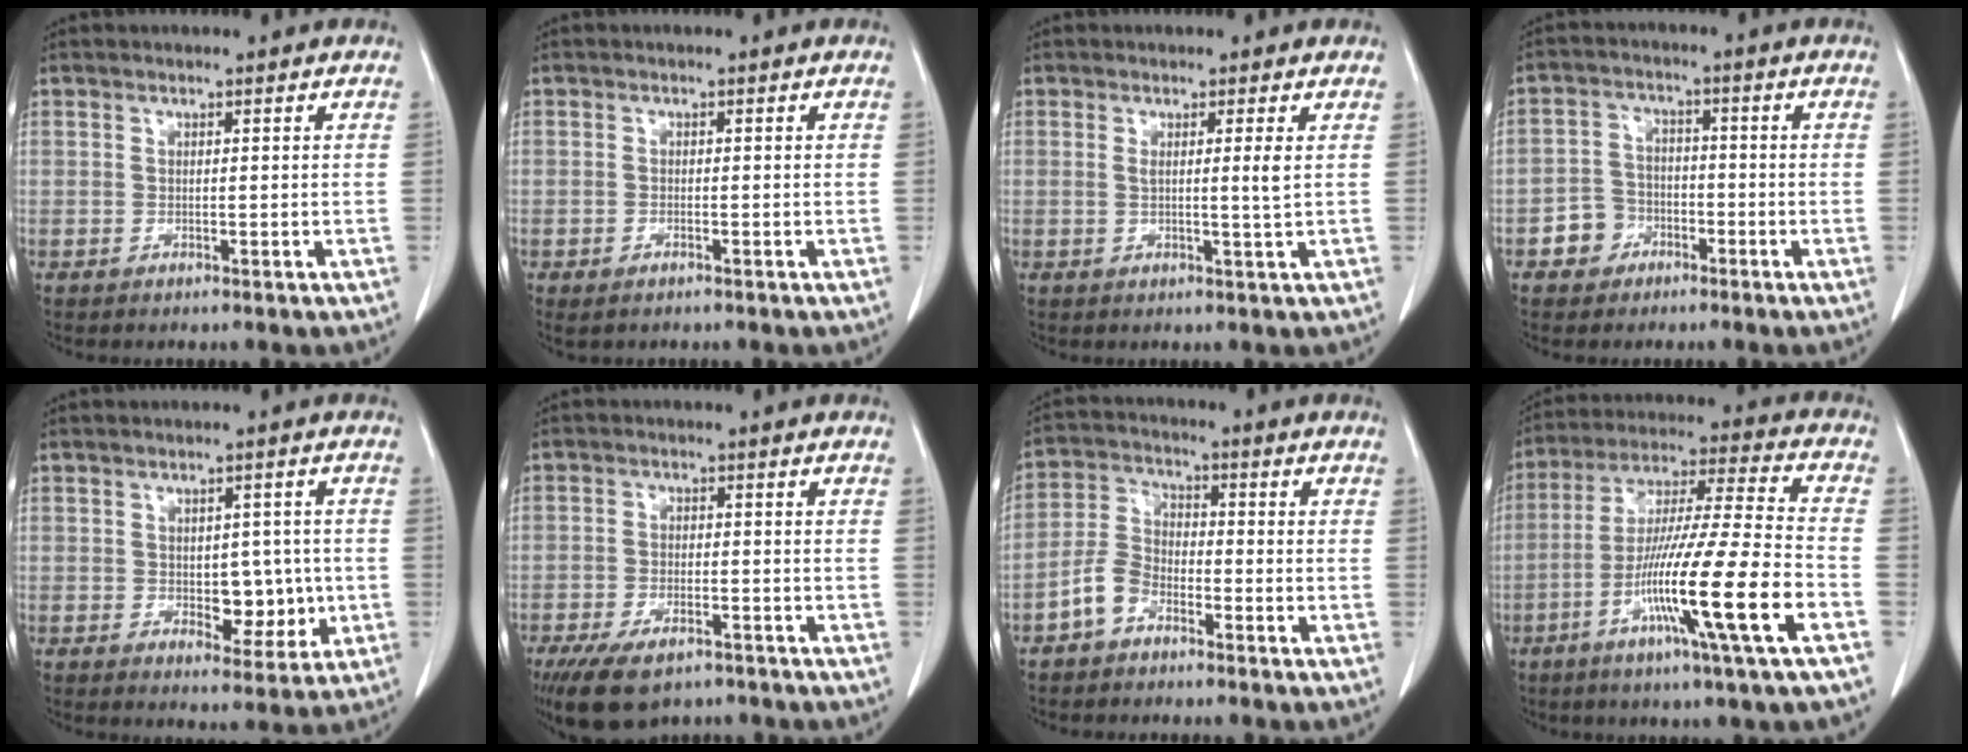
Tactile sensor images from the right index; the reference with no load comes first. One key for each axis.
{"total": 1.2, "fx": -0.7, "fy": 0.6, "fz": 0.8, "tx": -0.019, "ty": -0.002, "tz": -0.005}
{"total": 2.5, "fx": 0.5, "fy": -0.5, "fz": 2.4, "tx": -0.043, "ty": -0.005, "tz": 0.009}
{"total": 4.8, "fx": -2.5, "fy": 4.1, "fz": 0.7, "tx": -0.008, "ty": 0.019, "tz": -0.044}
{"total": 6.0, "fx": -0.5, "fy": 3.6, "fz": 4.8, "tx": -0.052, "ty": 0.004, "tz": 0.002}
{"total": 9.6, "fx": -6.9, "fy": 4.1, "fz": 5.3, "tx": -0.093, "ty": -0.009, "tz": -0.110}
{"total": 5.5, "fx": -3.3, "fy": 3.4, "fz": 2.8, "tx": -0.067, "ty": 0.015, "tz": -0.071}
{"total": 18.6, "fx": -7.2, "fy": -0.9, "fz": 17.1, "tx": -0.322, "ty": -0.025, "tz": -0.133}